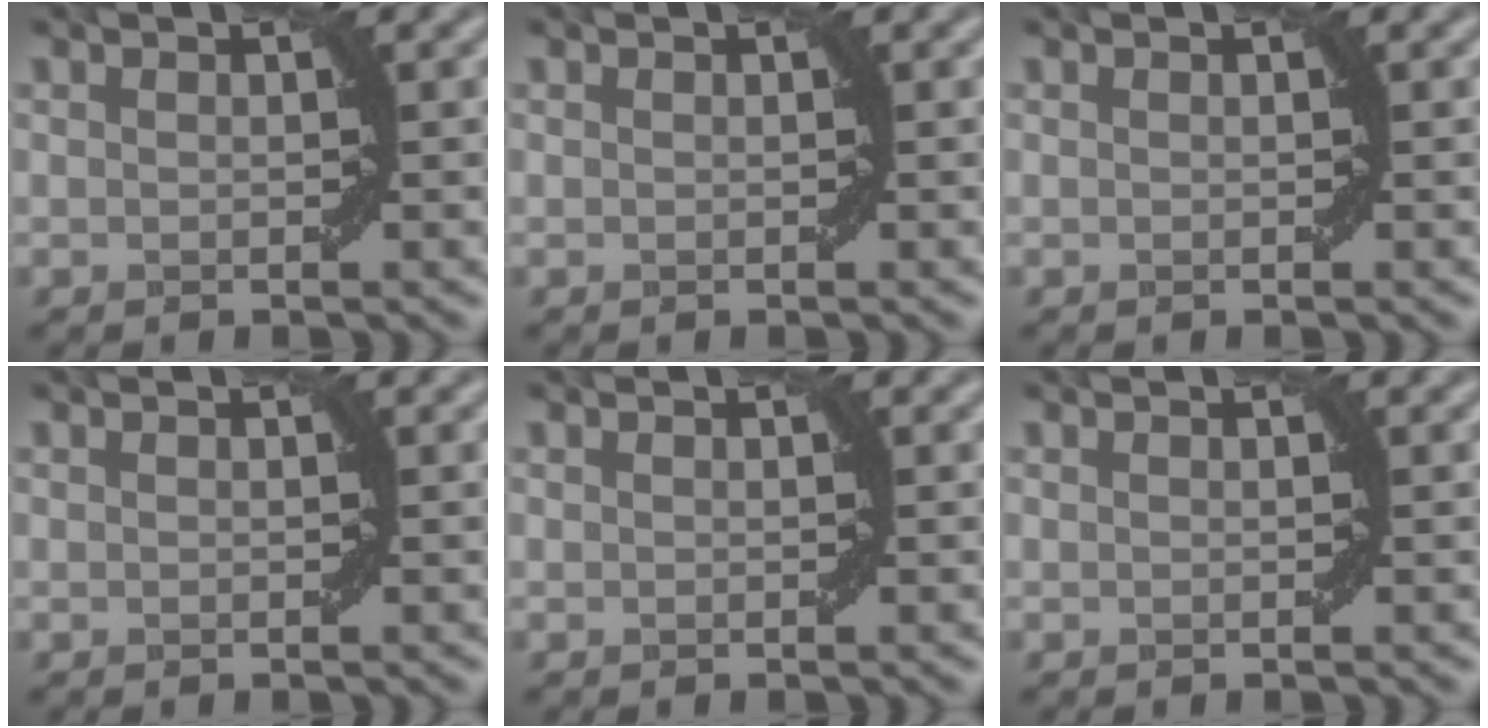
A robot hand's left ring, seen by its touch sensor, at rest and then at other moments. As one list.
[{"total": 0.0}, {"total": 0.0}, {"total": 0.0}, {"total": 0.0}, {"total": 0.0}]